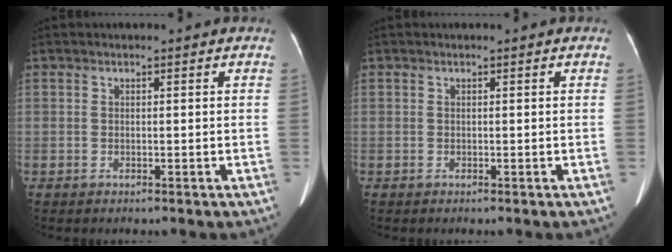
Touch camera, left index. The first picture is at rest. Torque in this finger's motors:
{"motor_torque": [0.01, 0.00, 0.00, 0.00]}